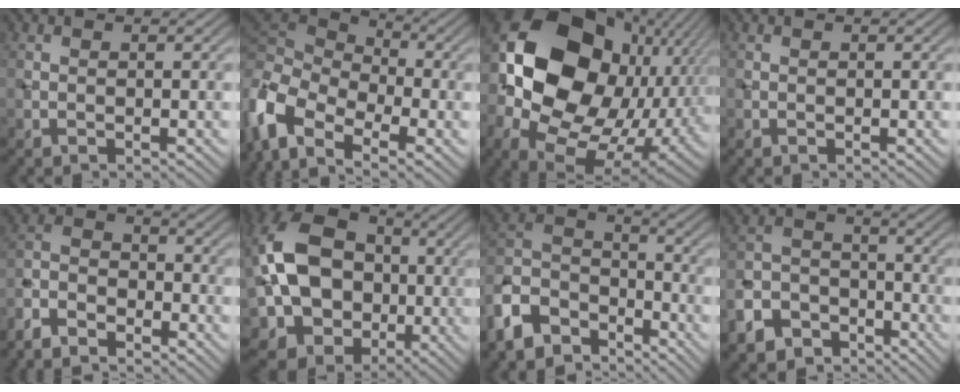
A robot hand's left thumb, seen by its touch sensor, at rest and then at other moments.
{"total": 12.8, "force": [-4.8, 7.4, 9.3], "torque": [-0.241, -0.002, -0.098]}
{"total": 21.9, "force": [2.1, 16.3, 14.5], "torque": [-0.323, -0.019, 0.069]}
{"total": 0.0}
{"total": 7.5, "force": [-6.1, 3.1, 2.9], "torque": [-0.066, -0.007, -0.138]}
{"total": 17.0, "force": [-0.3, 12.8, 11.1], "torque": [-0.256, 0.009, -0.015]}
{"total": 11.8, "force": [-8.4, 6.5, 5.1], "torque": [-0.133, -0.006, -0.178]}
{"total": 9.2, "force": [-6.4, 5.7, 3.4], "torque": [-0.081, -0.018, -0.131]}